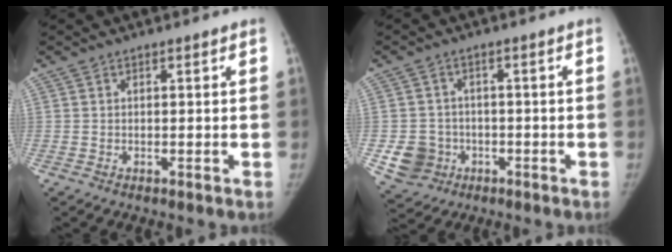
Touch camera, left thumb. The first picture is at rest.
{"total": 6.7, "force": [-1.8, 6.1, 1.8], "torque": [-0.016, 0.013, -0.023]}